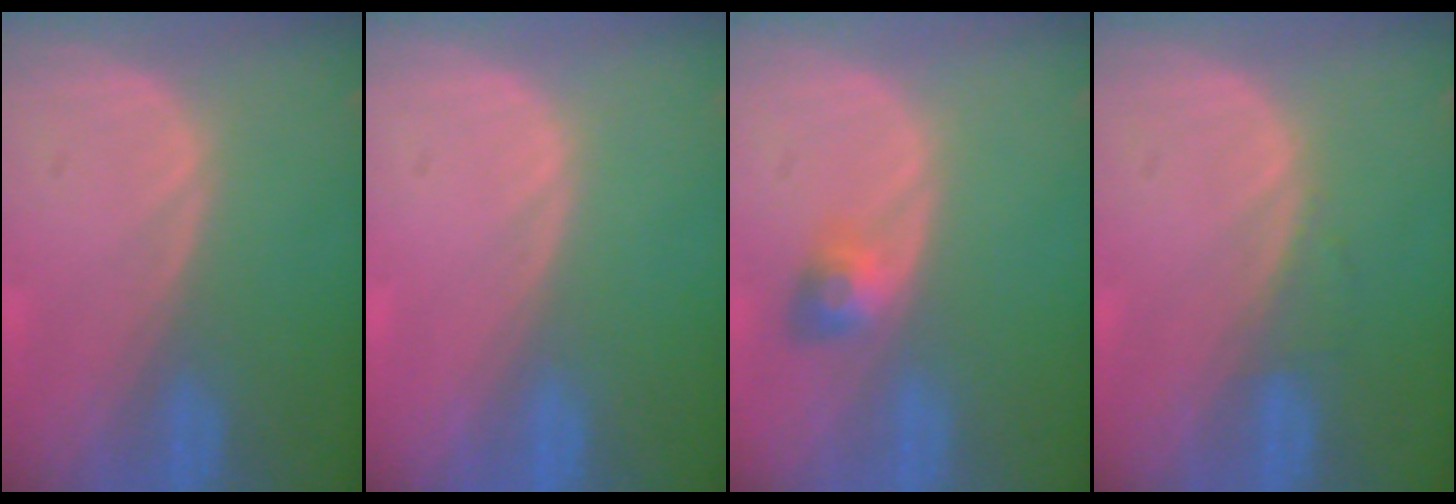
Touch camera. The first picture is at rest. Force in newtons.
{"total": 0.0}
{"total": 3.0, "press": 2.6, "slide": 1.3}
{"total": 0.7, "press": 0.7, "slide": 0.1}